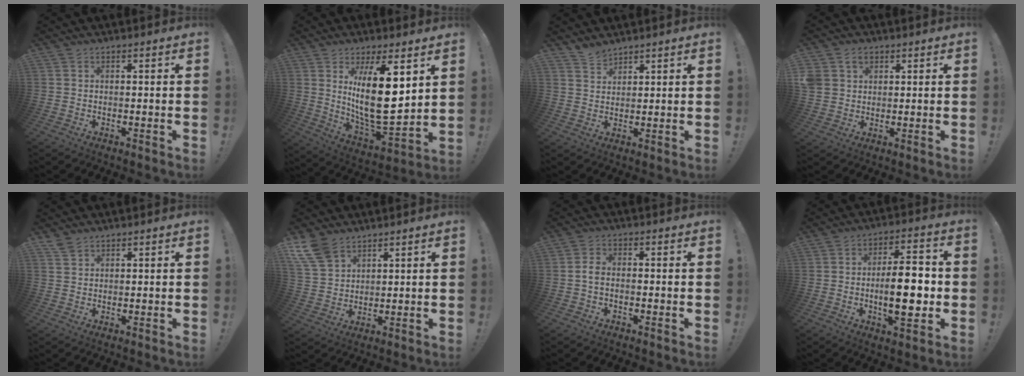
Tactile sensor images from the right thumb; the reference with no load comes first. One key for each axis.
{"total": 18.9, "fx": 6.0, "fy": 6.6, "fz": 16.6, "tx": -0.282, "ty": -0.054, "tz": 0.101}
{"total": 3.8, "fx": 3.5, "fy": 1.2, "fz": 0.8, "tx": -0.010, "ty": -0.024, "tz": 0.065}
{"total": 5.9, "fx": 2.7, "fy": 4.6, "fz": 2.5, "tx": -0.036, "ty": -0.005, "tz": 0.054}
{"total": 2.5, "fx": 2.2, "fy": 0.7, "fz": 0.9, "tx": -0.013, "ty": -0.012, "tz": 0.042}
{"total": 9.0, "fx": 6.5, "fy": 5.0, "fz": 3.8, "tx": -0.076, "ty": -0.031, "tz": 0.132}
{"total": 2.9, "fx": -1.0, "fy": 1.6, "fz": 2.3, "tx": -0.040, "ty": 0.011, "tz": -0.016}
{"total": 15.0, "fx": -2.0, "fy": 5.6, "fz": 13.8, "tx": -0.222, "ty": 0.001, "tz": -0.041}